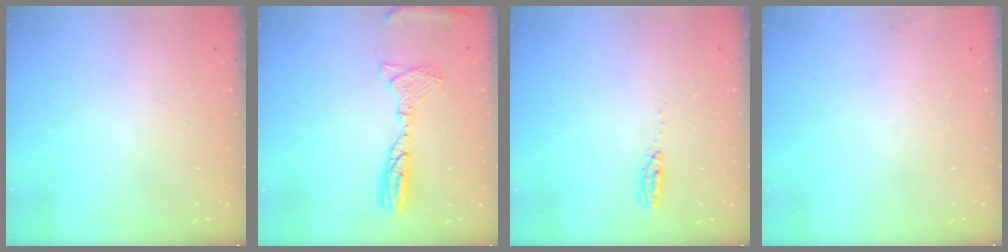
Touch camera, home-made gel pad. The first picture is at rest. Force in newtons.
{"total": 15.3, "press": 13.3, "slide": 7.6}
{"total": 3.6, "press": 3.4, "slide": 1.2}
{"total": 6.5, "press": 3.9, "slide": 5.2}